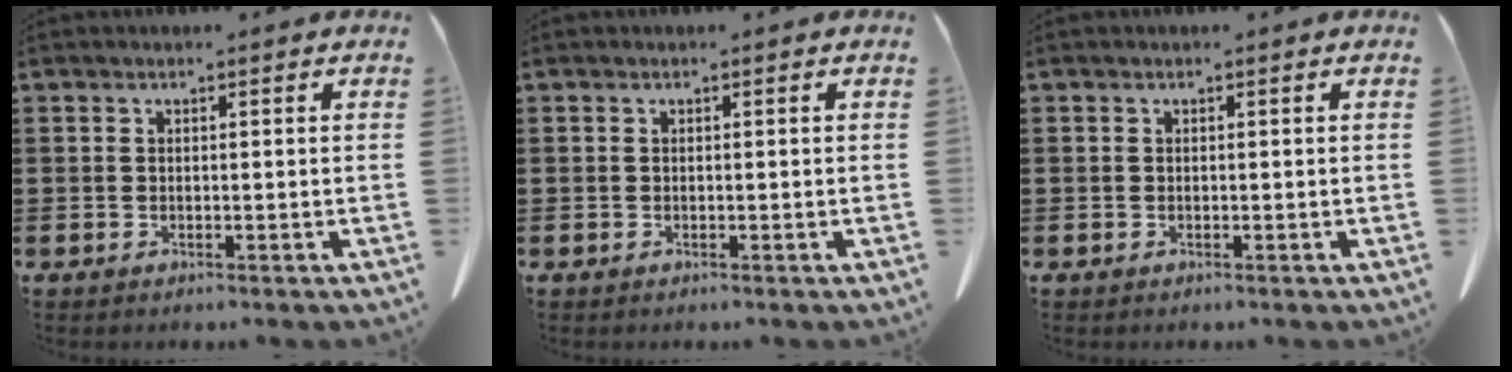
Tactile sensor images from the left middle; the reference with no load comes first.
{"total": 0.0}
{"total": 0.0}